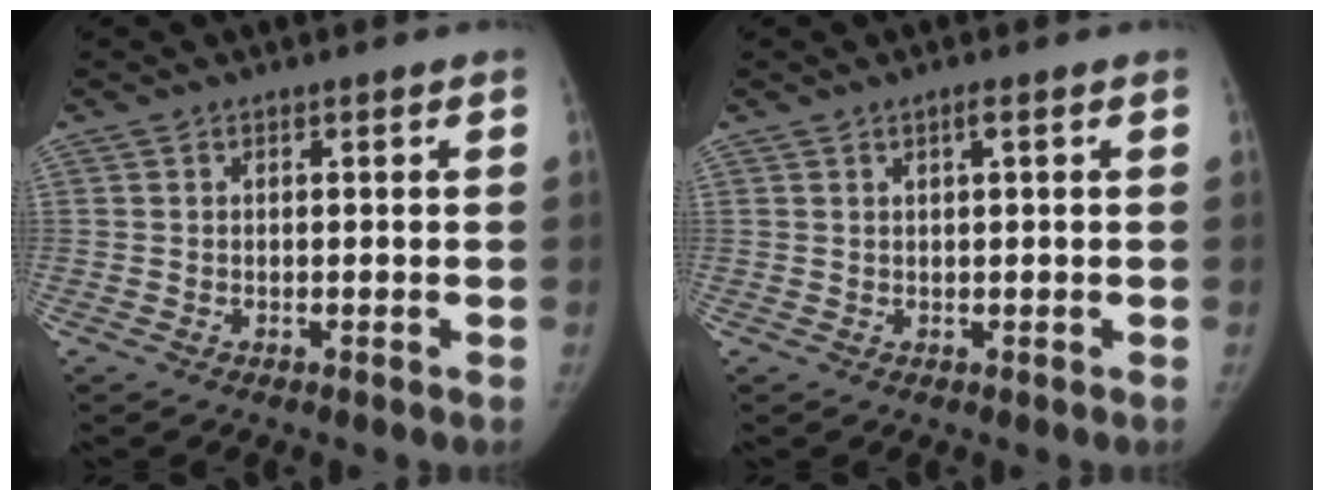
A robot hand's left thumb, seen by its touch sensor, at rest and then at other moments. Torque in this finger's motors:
{"motor_torque": [0.16, 0.03, -0.32, 0.19, 0.04]}